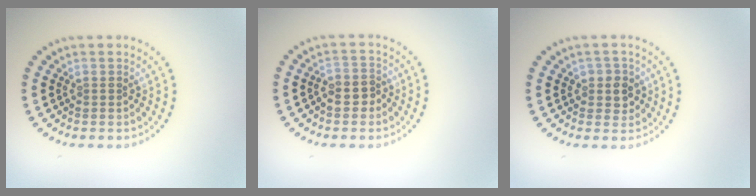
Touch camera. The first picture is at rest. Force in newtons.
{"total": 2.4, "press": 2.2, "slide": 0.8}
{"total": 2.0, "press": 1.8, "slide": 0.7}